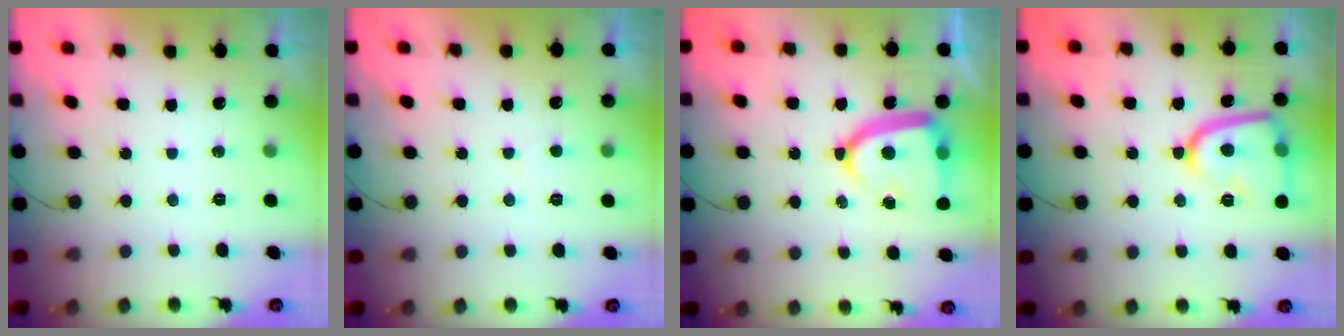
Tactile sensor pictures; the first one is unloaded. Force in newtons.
{"total": 3.2, "press": 3.2, "slide": 0.4}
{"total": 14.0, "press": 13.9, "slide": 1.4}
{"total": 13.5, "press": 13.5, "slide": 0.6}